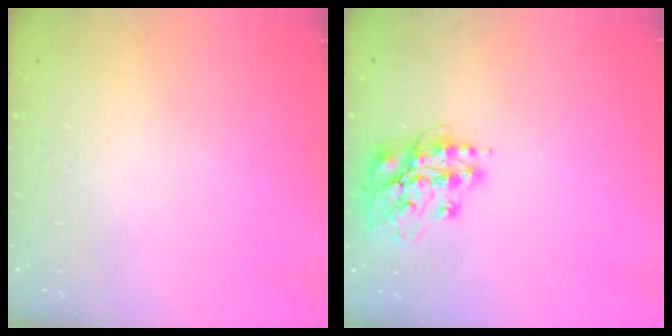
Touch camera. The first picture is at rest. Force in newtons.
{"total": 13.9, "press": 13.7, "slide": 2.0}